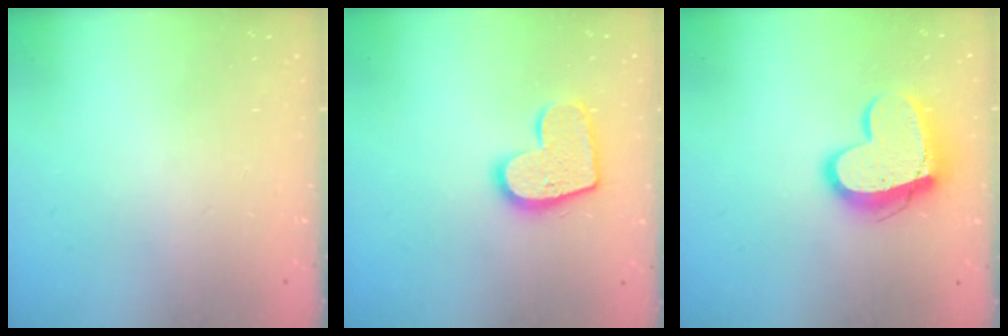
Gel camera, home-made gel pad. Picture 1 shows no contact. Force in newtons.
{"total": 13.5, "press": 13.5, "slide": 0.8}
{"total": 14.0, "press": 14.0, "slide": 0.6}